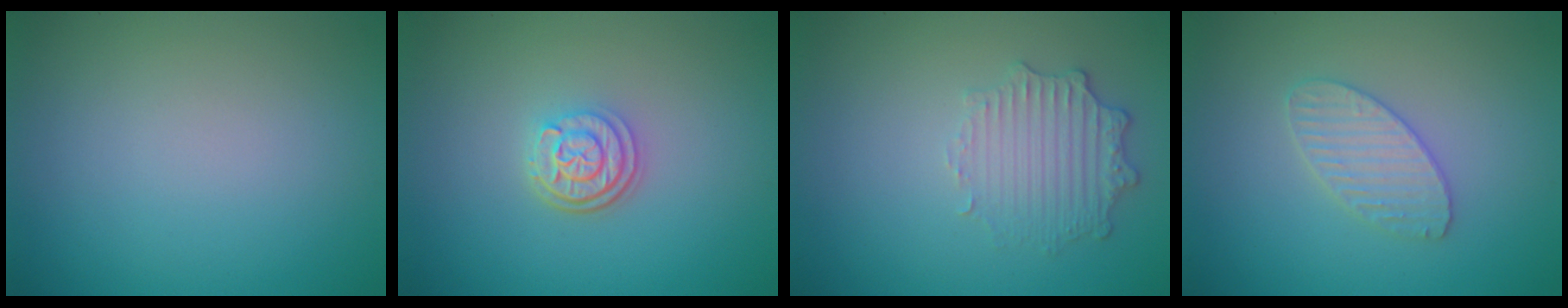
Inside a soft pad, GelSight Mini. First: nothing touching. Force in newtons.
{"total": 2.9, "press": 2.4, "slide": 1.7}
{"total": 2.5, "press": 2.3, "slide": 1.0}
{"total": 2.6, "press": 2.6, "slide": 0.2}